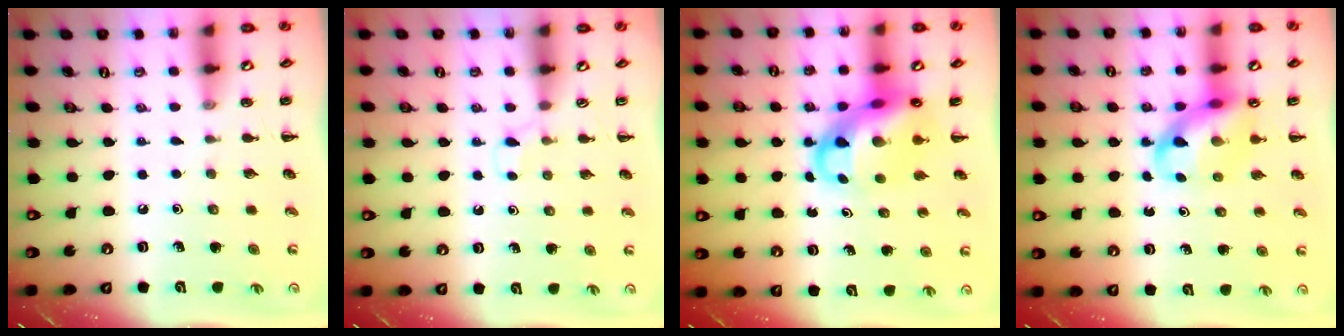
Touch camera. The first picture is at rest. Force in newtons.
{"total": 2.3, "press": 2.2, "slide": 0.8}
{"total": 11.0, "press": 10.6, "slide": 2.8}
{"total": 11.1, "press": 10.7, "slide": 2.9}